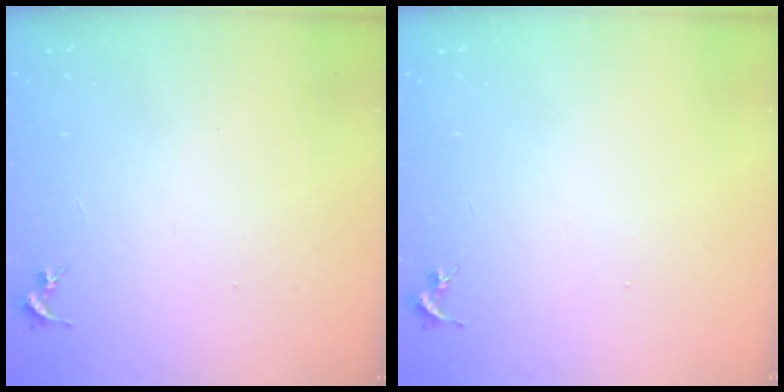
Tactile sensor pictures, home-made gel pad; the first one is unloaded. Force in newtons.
{"total": 0.0}